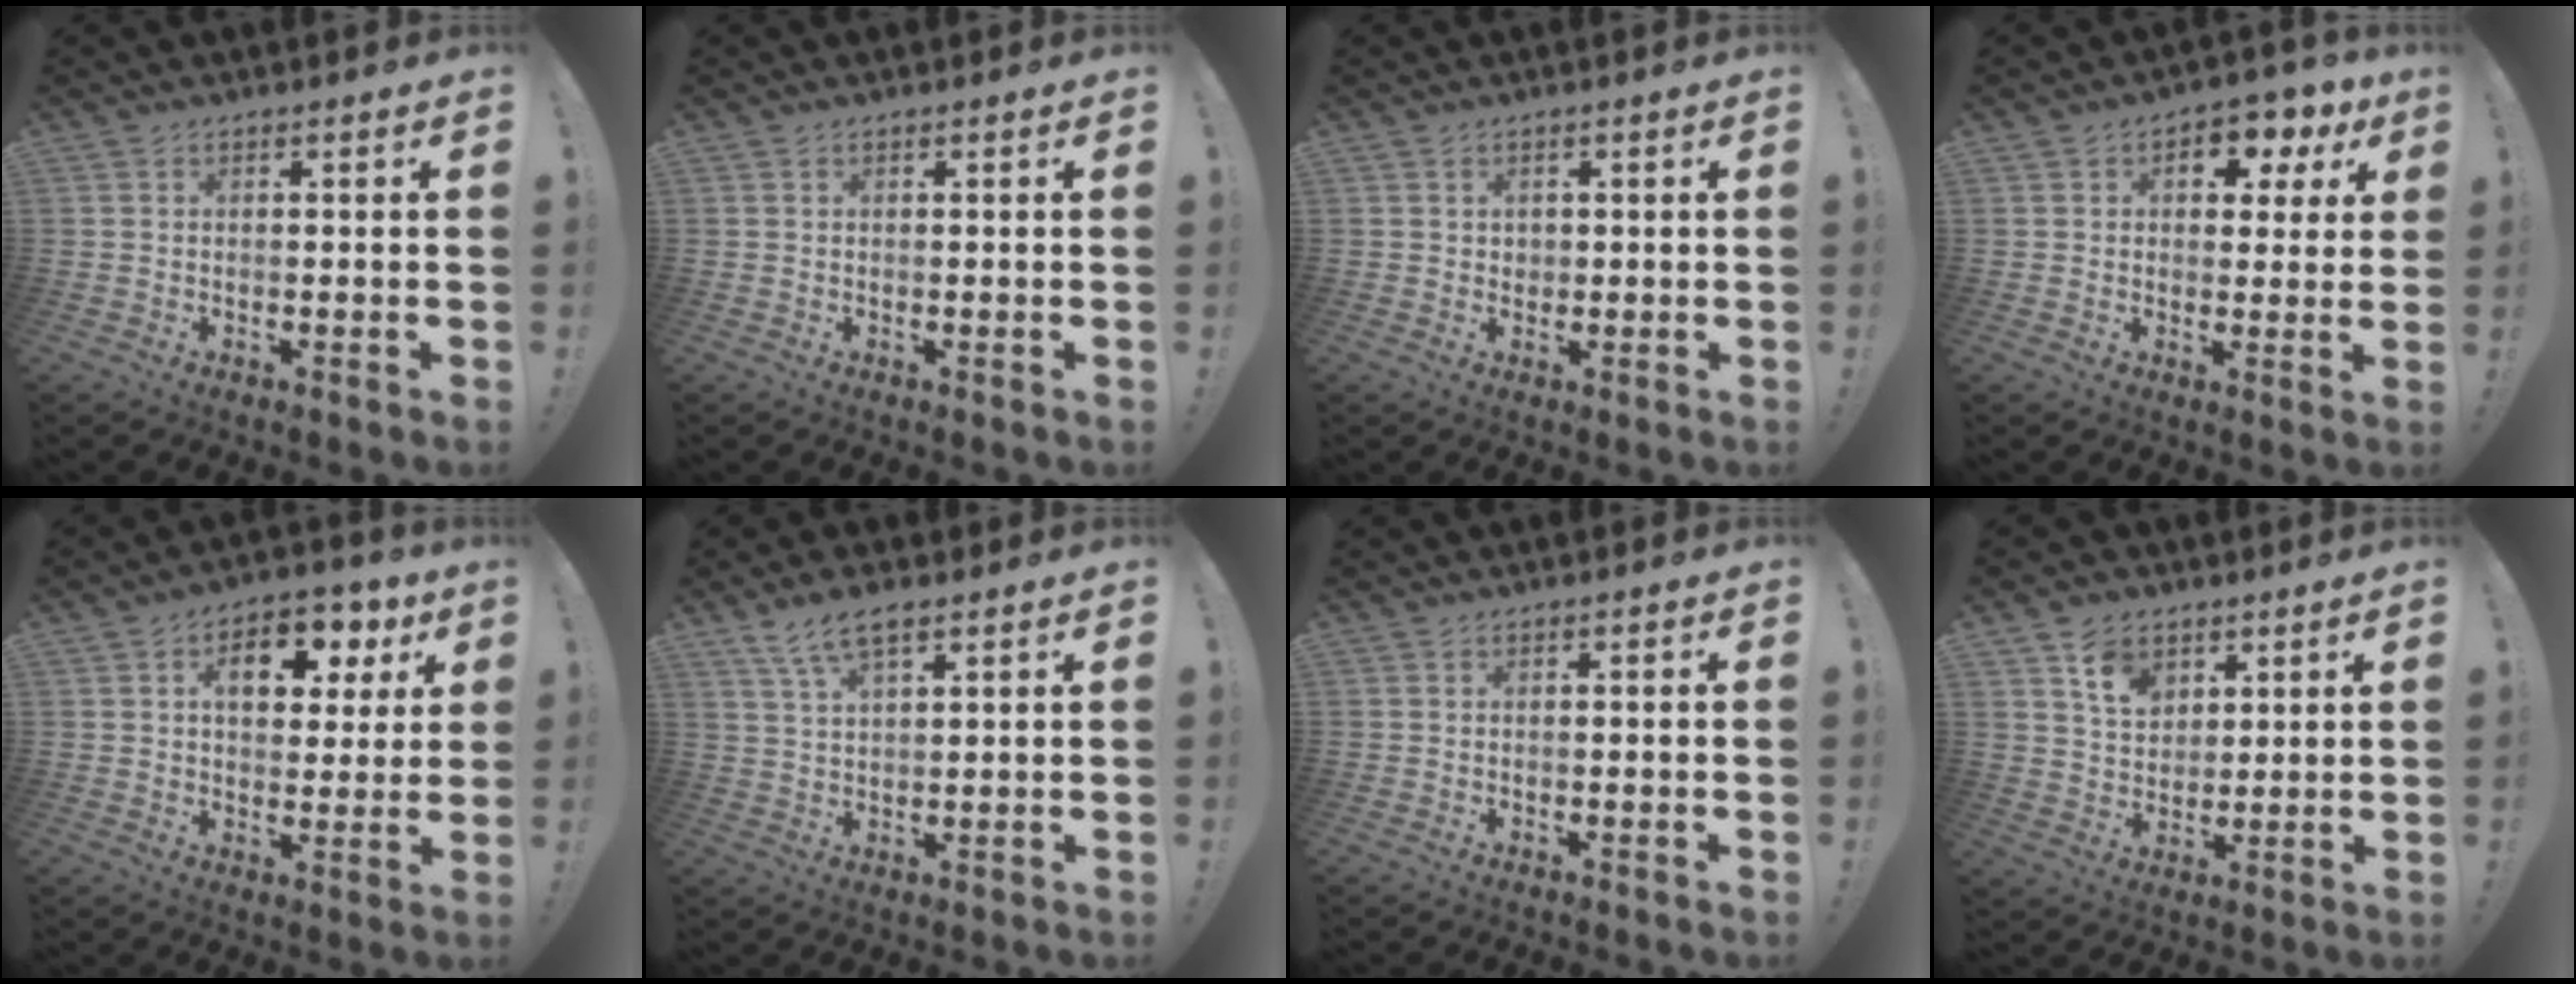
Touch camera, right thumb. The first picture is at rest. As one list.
[{"total": 0.0}, {"total": 1.6, "force": [0.6, 1.5, 0.2], "torque": [0.002, -0.001, 0.009]}, {"total": 6.9, "force": [2.6, 5.1, 3.7], "torque": [-0.036, -0.015, 0.045]}, {"total": 11.5, "force": [4.3, 7.3, 7.8], "torque": [-0.097, -0.011, 0.073]}, {"total": 6.7, "force": [4.3, 2.1, 4.6], "torque": [-0.094, -0.010, 0.081]}, {"total": 0.0}, {"total": 9.6, "force": [5.7, 6.8, 3.6], "torque": [-0.055, -0.028, 0.111]}]